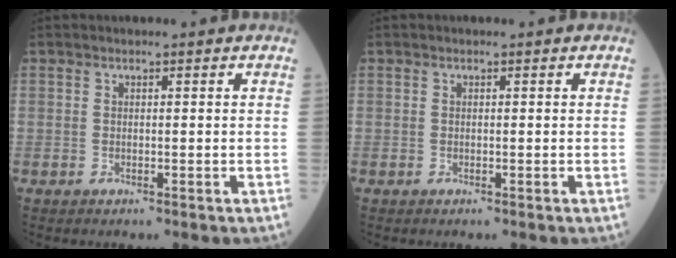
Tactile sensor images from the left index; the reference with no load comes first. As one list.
[{"total": 0.0}]